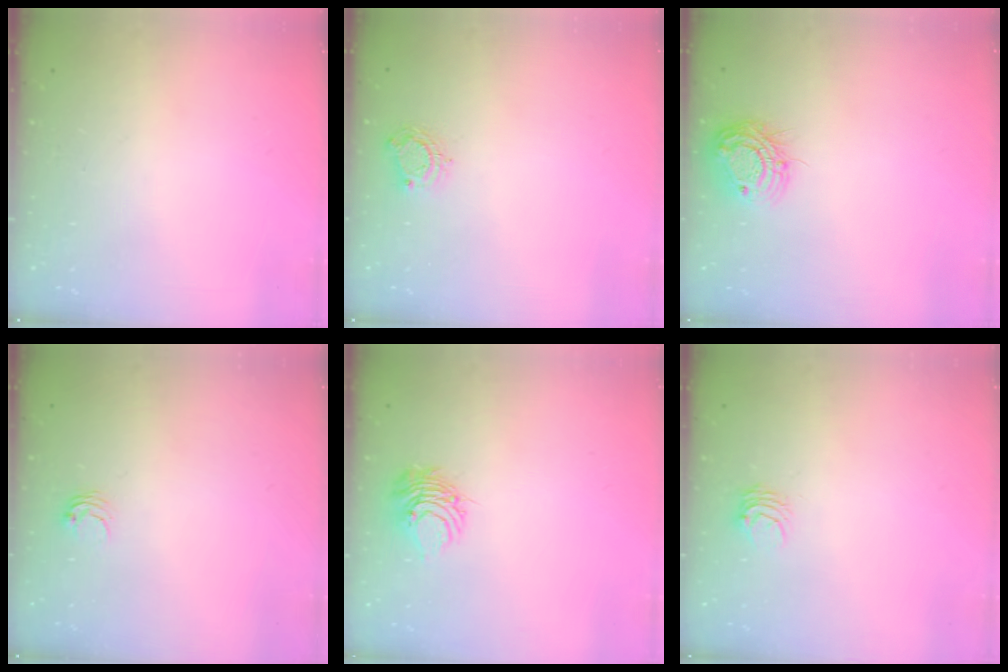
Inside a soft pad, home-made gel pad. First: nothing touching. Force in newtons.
{"total": 5.5, "press": 5.5, "slide": 0.4}
{"total": 11.5, "press": 11.5, "slide": 0.7}
{"total": 3.4, "press": 3.4, "slide": 0.2}
{"total": 6.9, "press": 6.9, "slide": 0.5}
{"total": 4.1, "press": 4.0, "slide": 0.3}